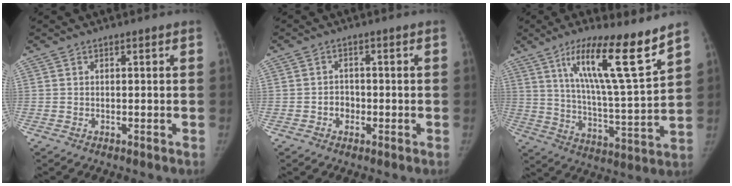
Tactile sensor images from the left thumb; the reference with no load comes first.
{"total": 2.5, "force": [-0.8, 2.2, 1.0], "torque": [-0.001, 0.008, -0.017]}
{"total": 17.5, "force": [10.9, 2.0, 13.6], "torque": [-0.211, -0.064, 0.187]}